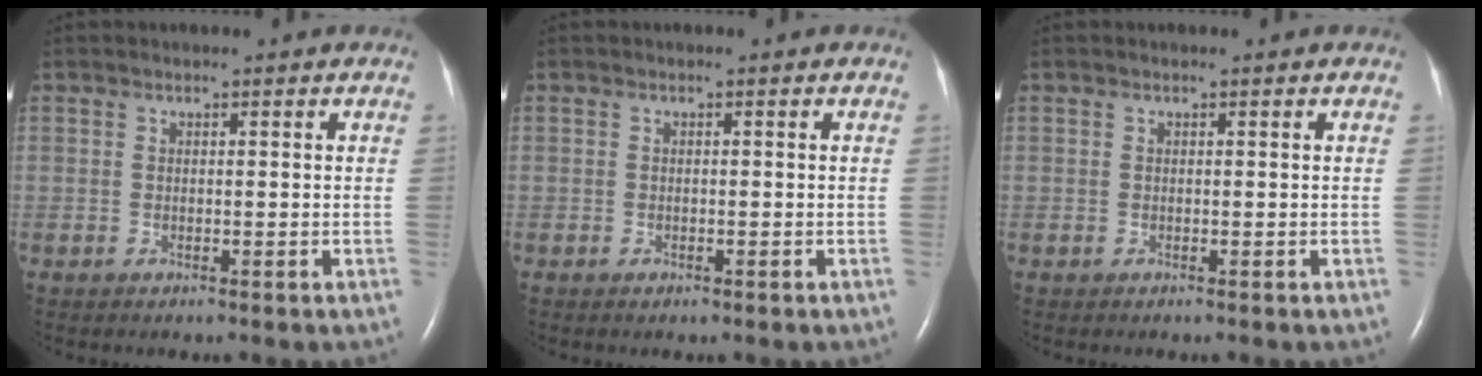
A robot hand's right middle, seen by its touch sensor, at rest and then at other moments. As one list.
[{"total": 0.6, "force": [-0.3, 0.3, 0.3], "torque": [-0.005, 0.001, -0.002]}, {"total": 0.0}]